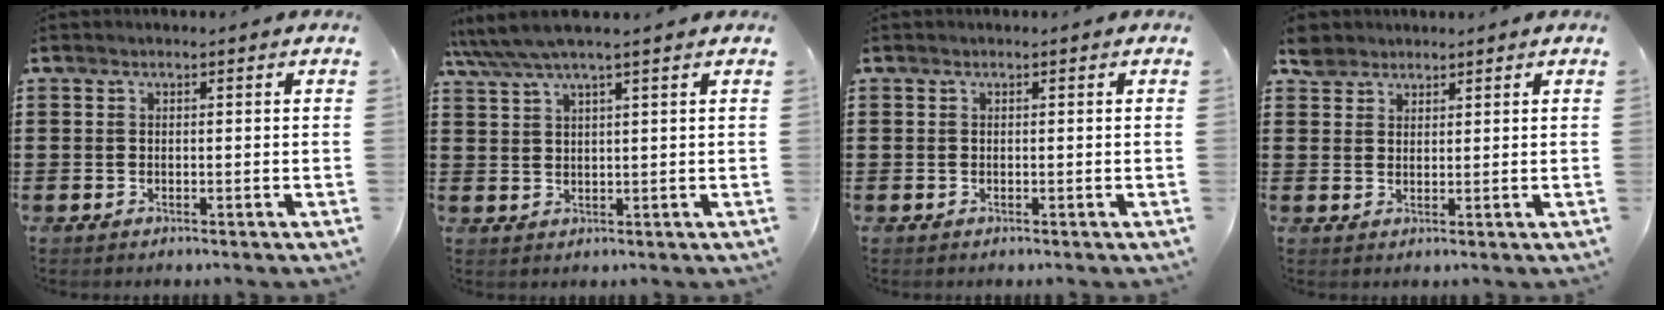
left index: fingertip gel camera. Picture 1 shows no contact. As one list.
[{"total": 3.7, "force": [3.0, 0.4, 2.2], "torque": [-0.052, -0.002, 0.054]}, {"total": 0.0}, {"total": 3.1, "force": [2.5, 1.9, 0.3], "torque": [-0.017, 0.012, 0.049]}]